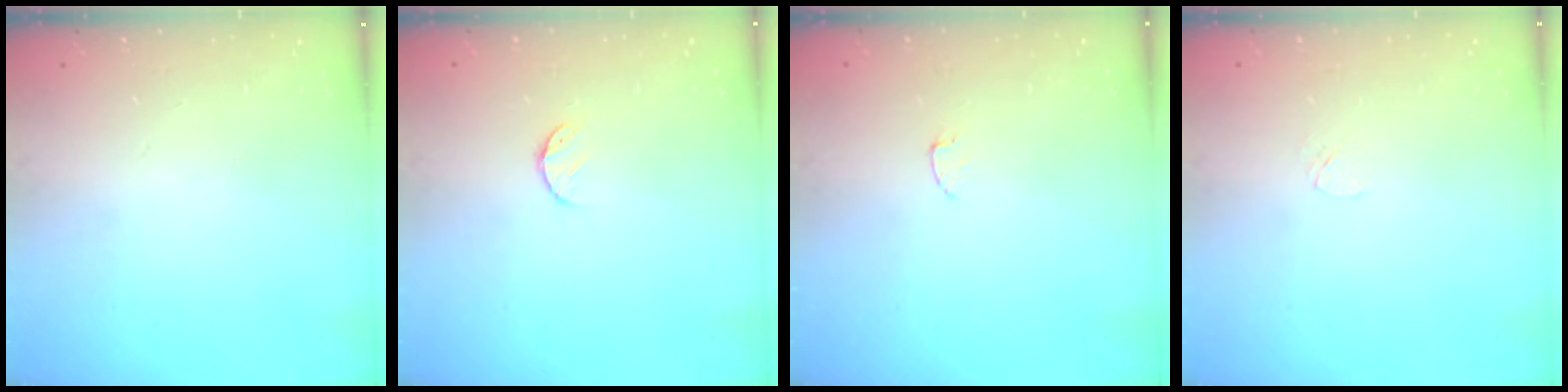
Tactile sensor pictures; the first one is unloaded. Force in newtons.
{"total": 5.1, "press": 5.1, "slide": 0.5}
{"total": 2.5, "press": 2.5, "slide": 0.2}
{"total": 3.1, "press": 3.1, "slide": 0.4}